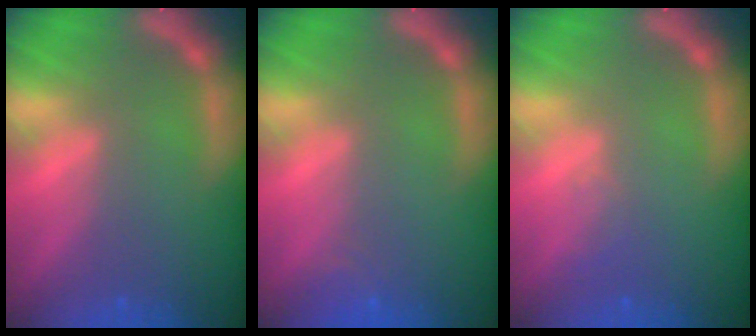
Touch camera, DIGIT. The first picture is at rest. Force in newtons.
{"total": 1.4}
{"total": 1.0}